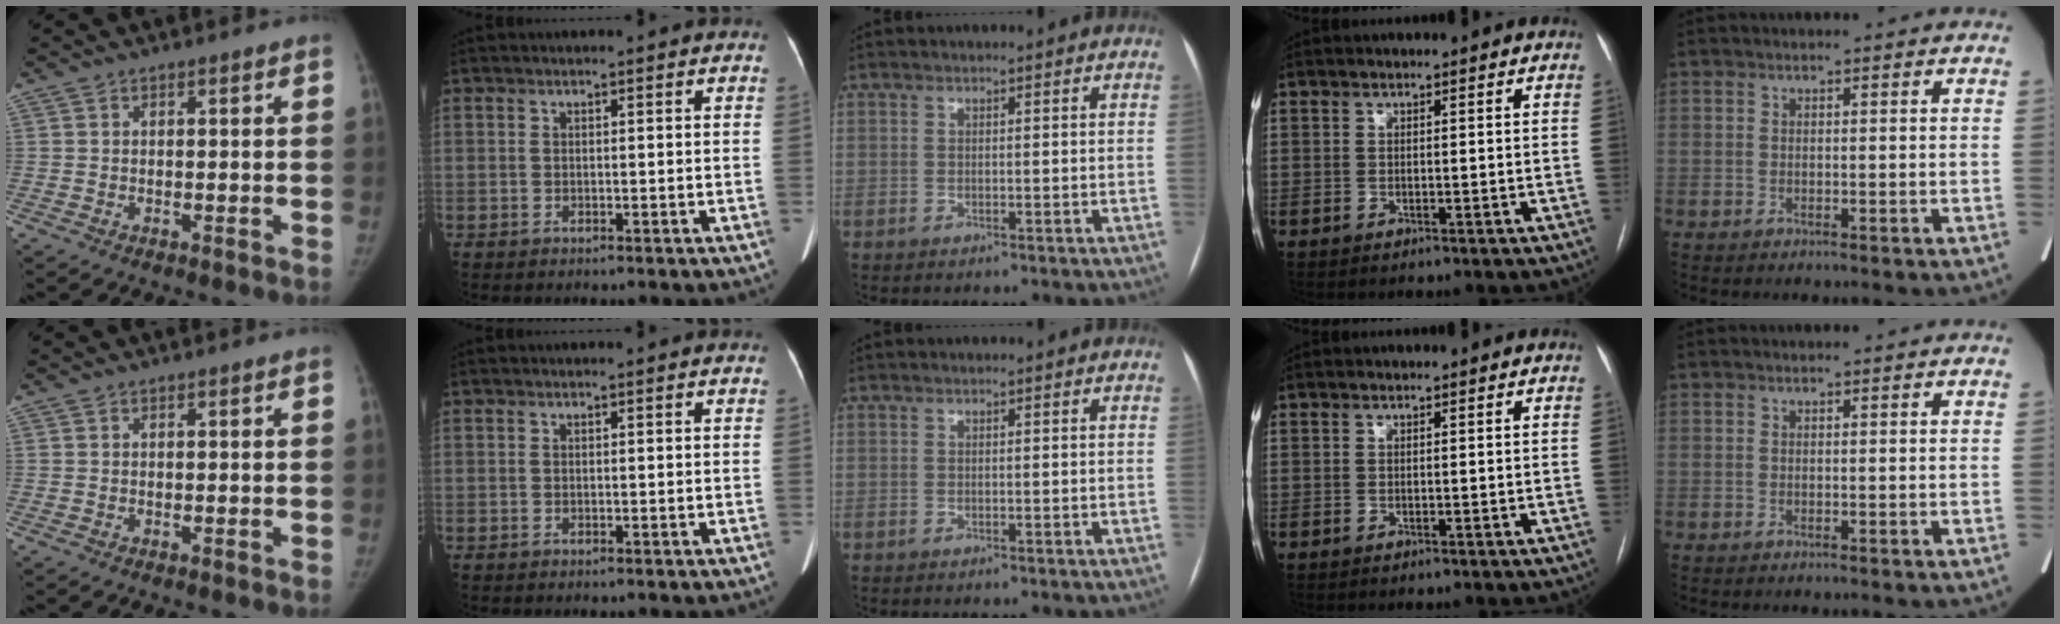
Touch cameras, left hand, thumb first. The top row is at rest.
{}